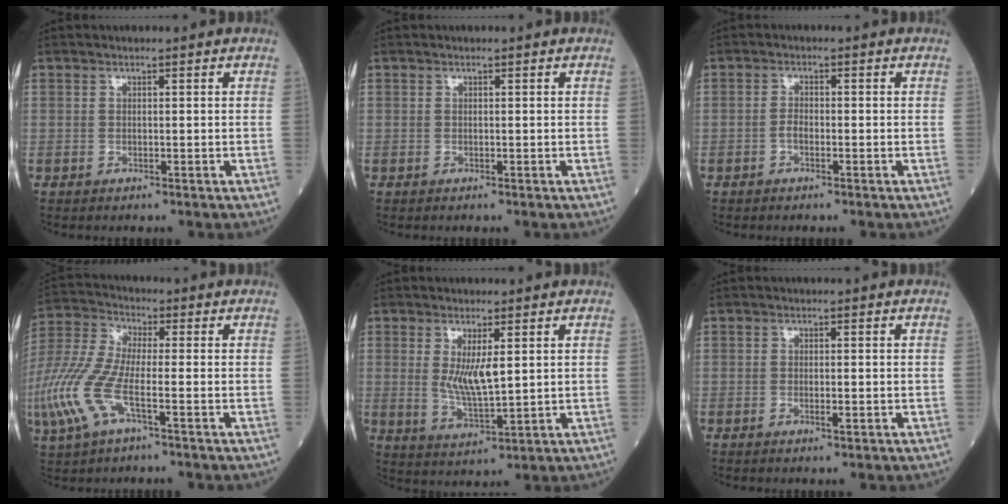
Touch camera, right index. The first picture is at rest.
{"total": 0.0}
{"total": 1.5, "force": [-0.5, 0.7, 1.2], "torque": [-0.019, 0.004, -0.008]}
{"total": 10.8, "force": [-3.5, 2.8, 9.8], "torque": [-0.241, -0.004, -0.075]}
{"total": 5.8, "force": [1.4, 1.3, 5.4], "torque": [-0.105, -0.013, 0.032]}
{"total": 1.1, "force": [-0.3, 0.2, 1.0], "torque": [-0.018, -0.002, -0.005]}